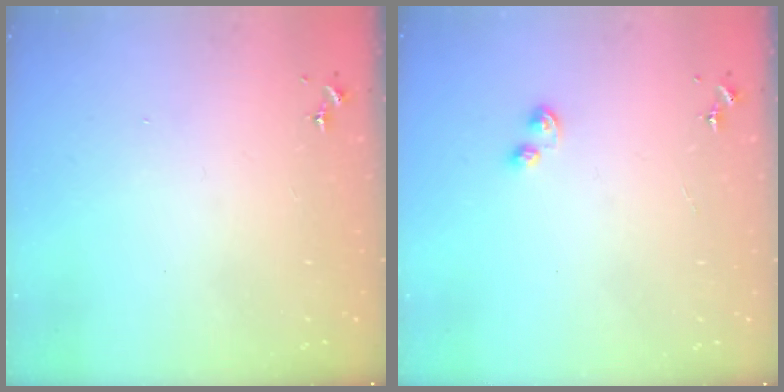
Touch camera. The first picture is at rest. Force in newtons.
{"total": 3.0, "press": 3.0, "slide": 0.4}